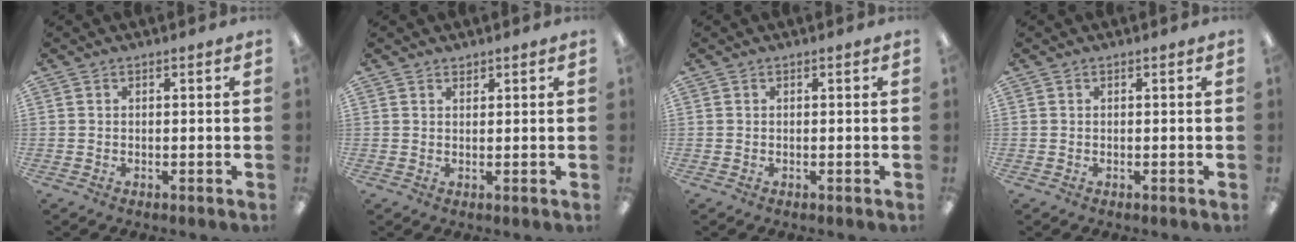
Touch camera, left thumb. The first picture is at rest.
{"total": 1.0, "force": [0.9, 0.3, 0.0], "torque": [-0.002, -0.001, 0.018]}
{"total": 0.0}
{"total": 0.0}